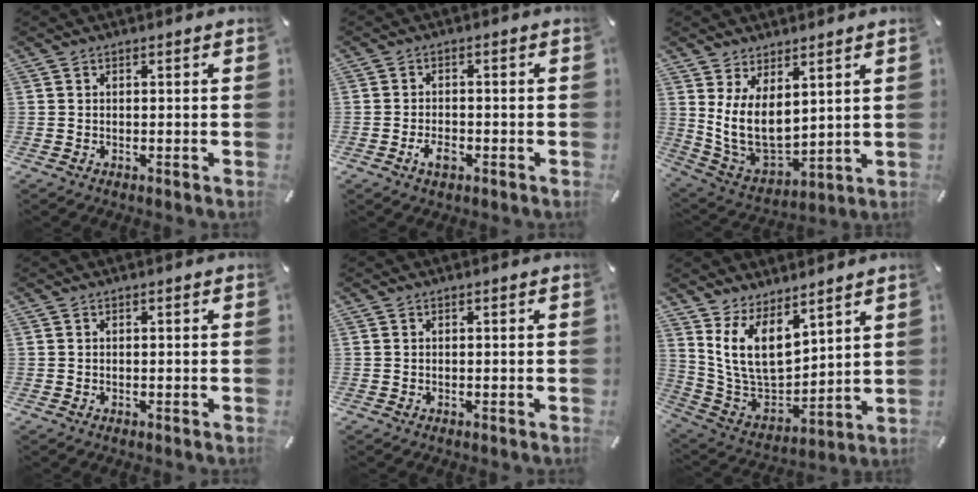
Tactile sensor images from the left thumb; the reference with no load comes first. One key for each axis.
{"total": 3.7, "fx": -1.7, "fy": 2.1, "fz": 2.6, "tx": -0.049, "ty": 0.006, "tz": -0.031}
{"total": 11.6, "fx": 4.3, "fy": 7.4, "fz": 7.9, "tx": -0.163, "ty": -0.047, "tz": 0.087}
{"total": 0.0}
{"total": 0.0}
{"total": 13.2, "fx": 7.3, "fy": 7.7, "fz": 7.7, "tx": -0.175, "ty": -0.056, "tz": 0.142}